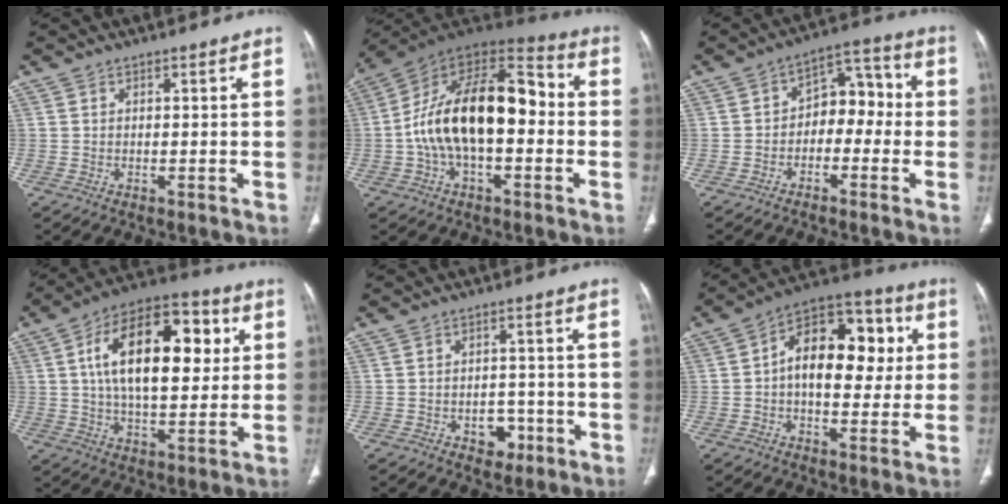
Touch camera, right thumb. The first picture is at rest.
{"total": 22.2, "force": [-1.3, 11.8, 18.8], "torque": [-0.312, 0.047, -0.026]}
{"total": 8.8, "force": [-1.5, 6.2, 6.2], "torque": [-0.049, 0.046, -0.039]}
{"total": 21.9, "force": [4.7, 11.4, 18.0], "torque": [-0.264, 0.011, 0.067]}
{"total": 4.7, "force": [-2.0, 3.5, 2.5], "torque": [-0.010, 0.017, -0.022]}
{"total": 17.9, "force": [2.0, 10.9, 14.1], "torque": [-0.168, 0.031, 0.025]}